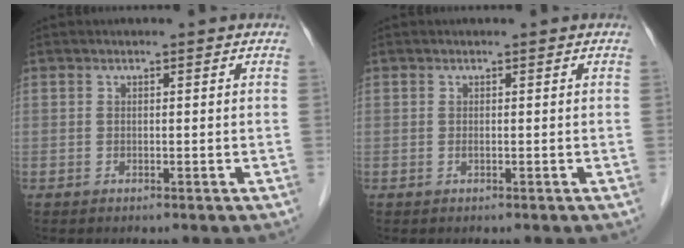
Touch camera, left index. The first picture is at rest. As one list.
[{"total": 0.0}]